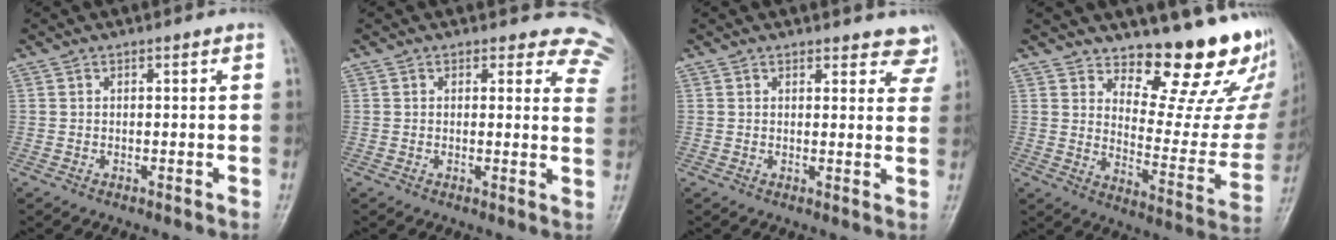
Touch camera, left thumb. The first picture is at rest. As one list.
[{"total": 10.2, "force": [9.3, 4.1, 0.5], "torque": [0.059, -0.059, 0.056]}, {"total": 6.1, "force": [5.6, 2.4, 0.8], "torque": [0.037, -0.027, 0.041]}, {"total": 17.9, "force": [15.2, 5.6, 7.7], "torque": [-0.041, -0.155, 0.193]}]